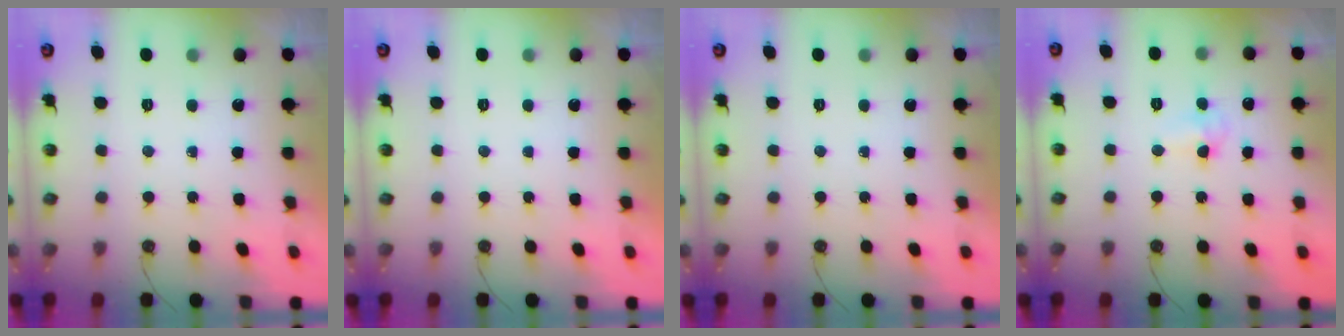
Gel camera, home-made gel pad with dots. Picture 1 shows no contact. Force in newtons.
{"total": 0.0}
{"total": 0.0}
{"total": 2.8, "press": 2.6, "slide": 0.9}